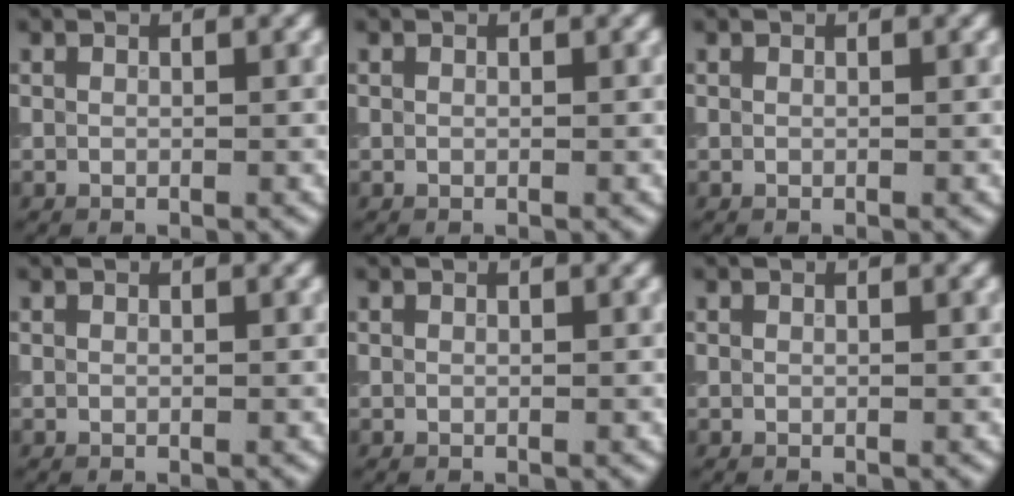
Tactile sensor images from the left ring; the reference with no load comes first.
{"total": 0.0}
{"total": 0.0}
{"total": 0.0}
{"total": 0.0}
{"total": 0.0}